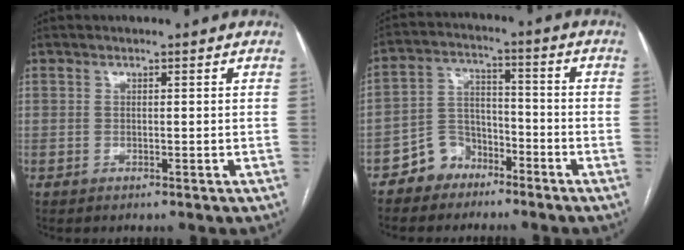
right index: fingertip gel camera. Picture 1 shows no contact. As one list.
[{"total": 6.7, "force": [-4.8, 4.5, 1.2], "torque": [-0.022, 0.017, -0.086]}]